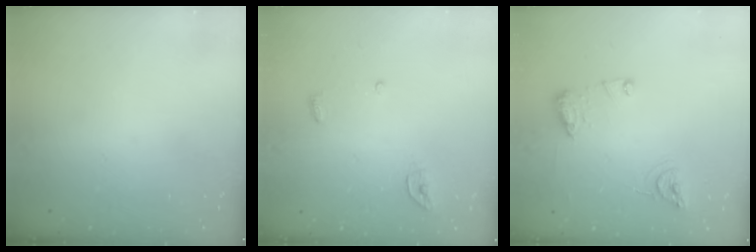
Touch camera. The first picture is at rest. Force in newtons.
{"total": 3.8, "press": 3.7, "slide": 0.3}
{"total": 11.2, "press": 11.1, "slide": 1.1}